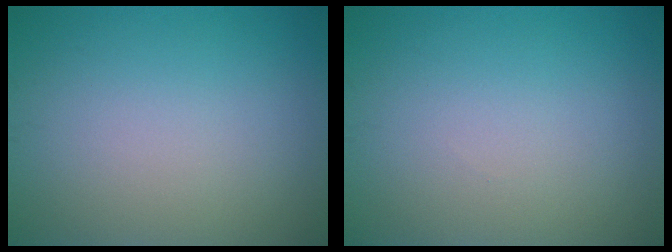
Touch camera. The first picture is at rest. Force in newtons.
{"total": 0.0}